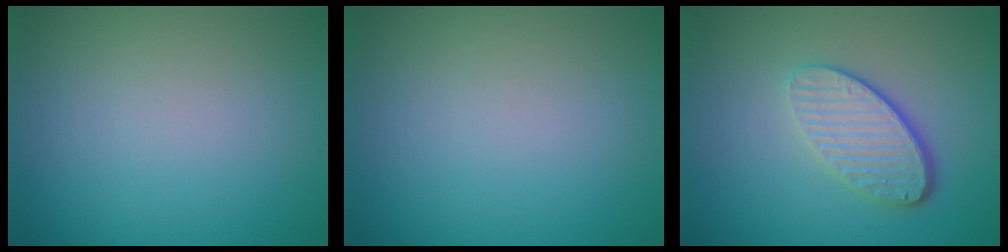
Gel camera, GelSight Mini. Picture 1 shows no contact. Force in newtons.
{"total": 0.0}
{"total": 4.5, "press": 3.2, "slide": 3.2}